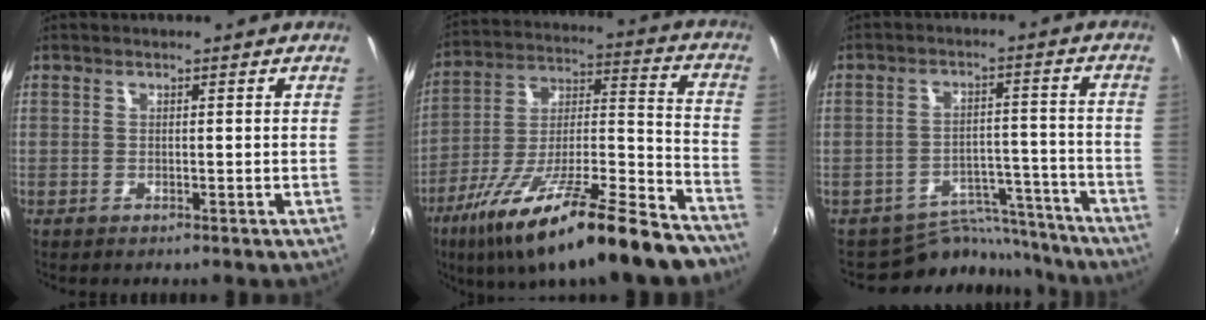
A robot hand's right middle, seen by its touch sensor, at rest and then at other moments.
{"total": 27.4, "force": [-19.4, 5.8, 18.4], "torque": [-0.290, -0.029, -0.297]}
{"total": 10.8, "force": [-10.2, 3.5, 0.1], "torque": [-0.001, 0.035, -0.145]}